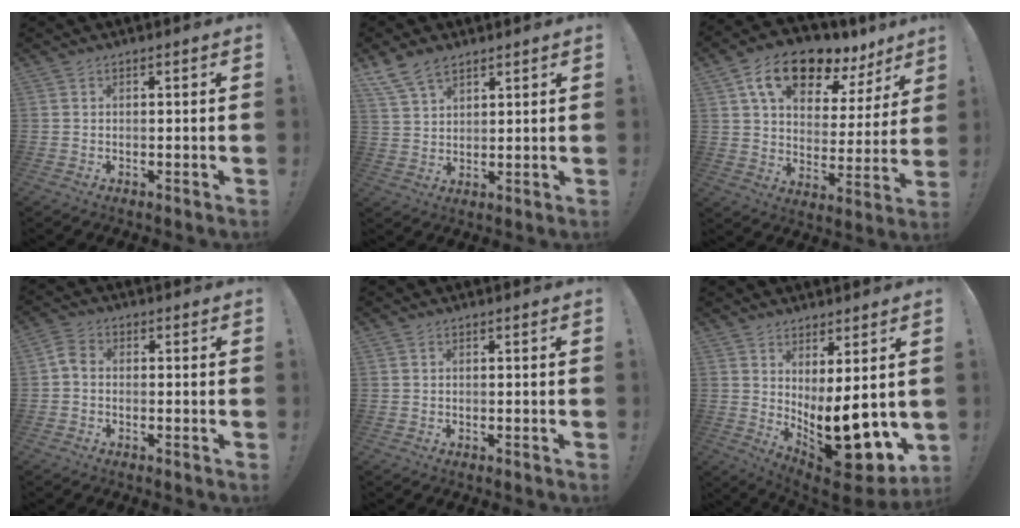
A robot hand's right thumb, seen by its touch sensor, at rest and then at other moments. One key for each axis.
{"total": 8.1, "fx": 6.0, "fy": 4.3, "fz": 3.3, "tx": -0.065, "ty": -0.026, "tz": 0.119}
{"total": 15.8, "fx": 10.2, "fy": 8.2, "fz": 8.8, "tx": -0.147, "ty": -0.058, "tz": 0.179}
{"total": 3.6, "fx": -0.5, "fy": 2.6, "fz": 2.4, "tx": -0.050, "ty": 0.010, "tz": -0.009}
{"total": 0.0}
{"total": 14.8, "fx": -1.3, "fy": 5.3, "fz": 13.8, "tx": -0.183, "ty": -0.036, "tz": -0.011}